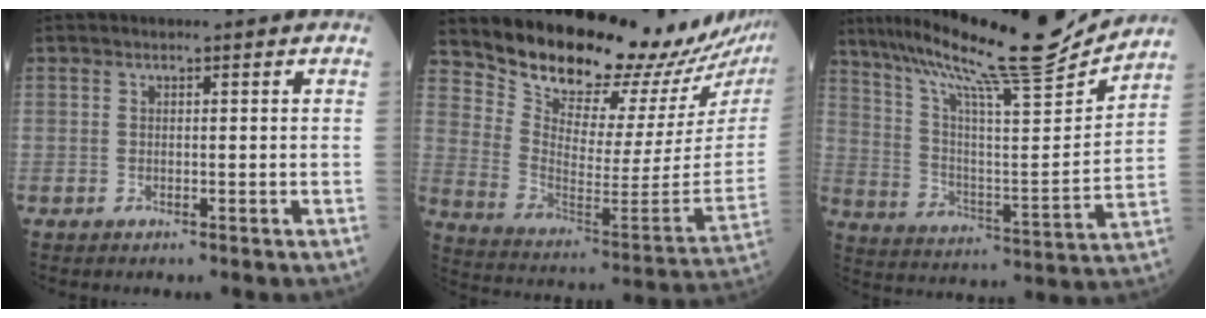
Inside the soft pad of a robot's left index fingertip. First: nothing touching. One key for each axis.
{"total": 20.8, "fx": 19.8, "fy": 2.7, "fz": 5.7, "tx": -0.109, "ty": -0.116, "tz": 0.285}
{"total": 21.9, "fx": 19.1, "fy": 0.2, "fz": 10.7, "tx": -0.193, "ty": -0.020, "tz": 0.299}